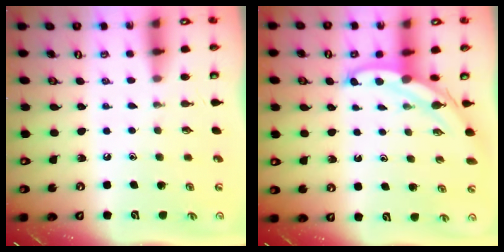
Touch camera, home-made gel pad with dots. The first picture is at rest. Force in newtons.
{"total": 5.5, "press": 5.5, "slide": 0.5}